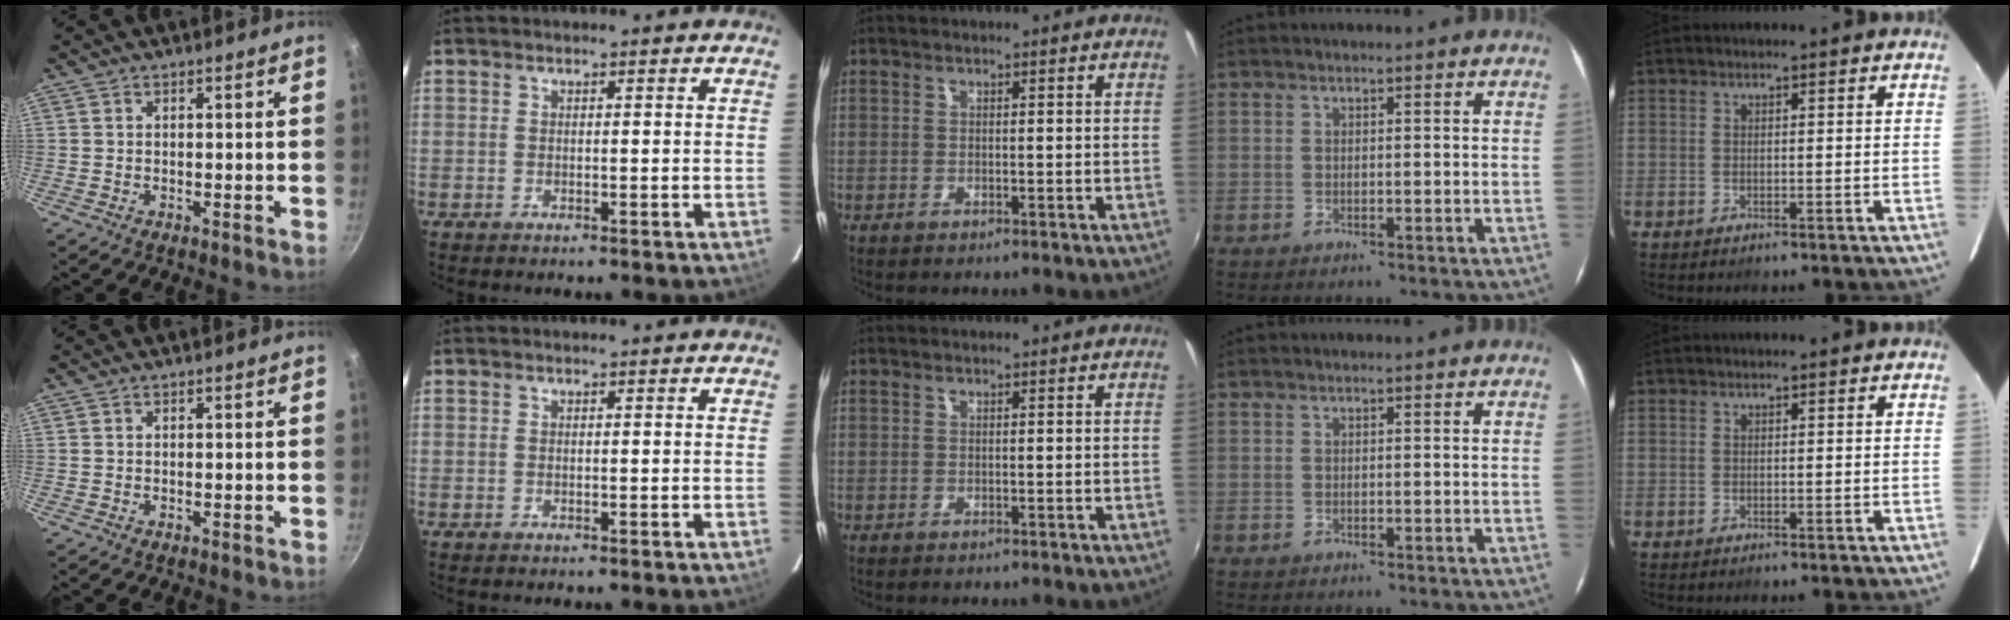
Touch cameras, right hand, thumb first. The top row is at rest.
{}